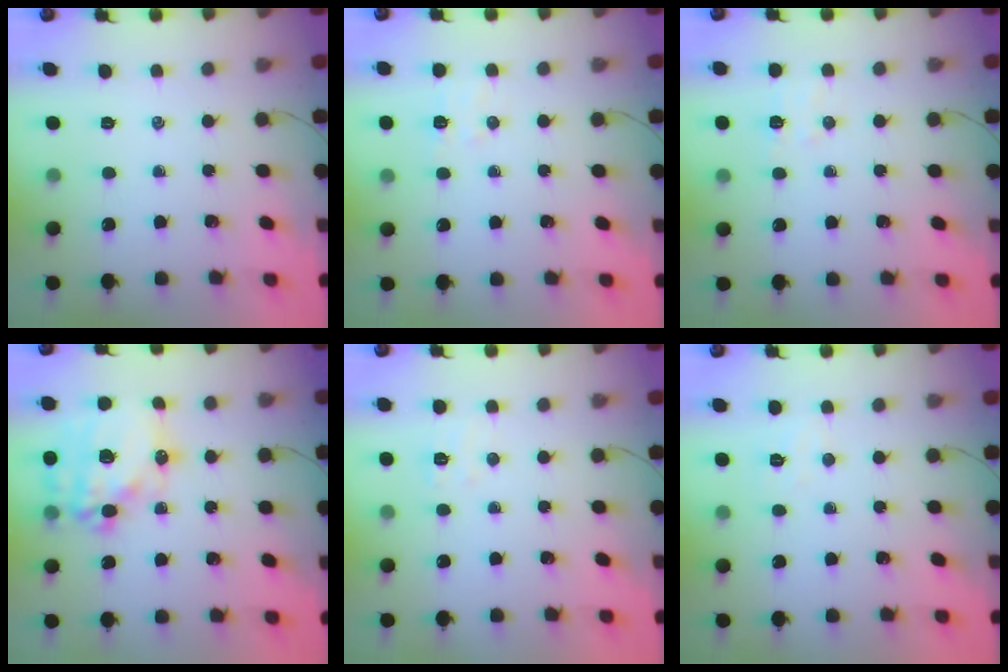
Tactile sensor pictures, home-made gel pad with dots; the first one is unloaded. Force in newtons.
{"total": 5.4, "press": 5.3, "slide": 1.0}
{"total": 5.4, "press": 5.3, "slide": 1.0}
{"total": 20.0, "press": 19.5, "slide": 4.3}
{"total": 3.6, "press": 3.4, "slide": 1.2}
{"total": 3.6, "press": 3.5, "slide": 0.8}